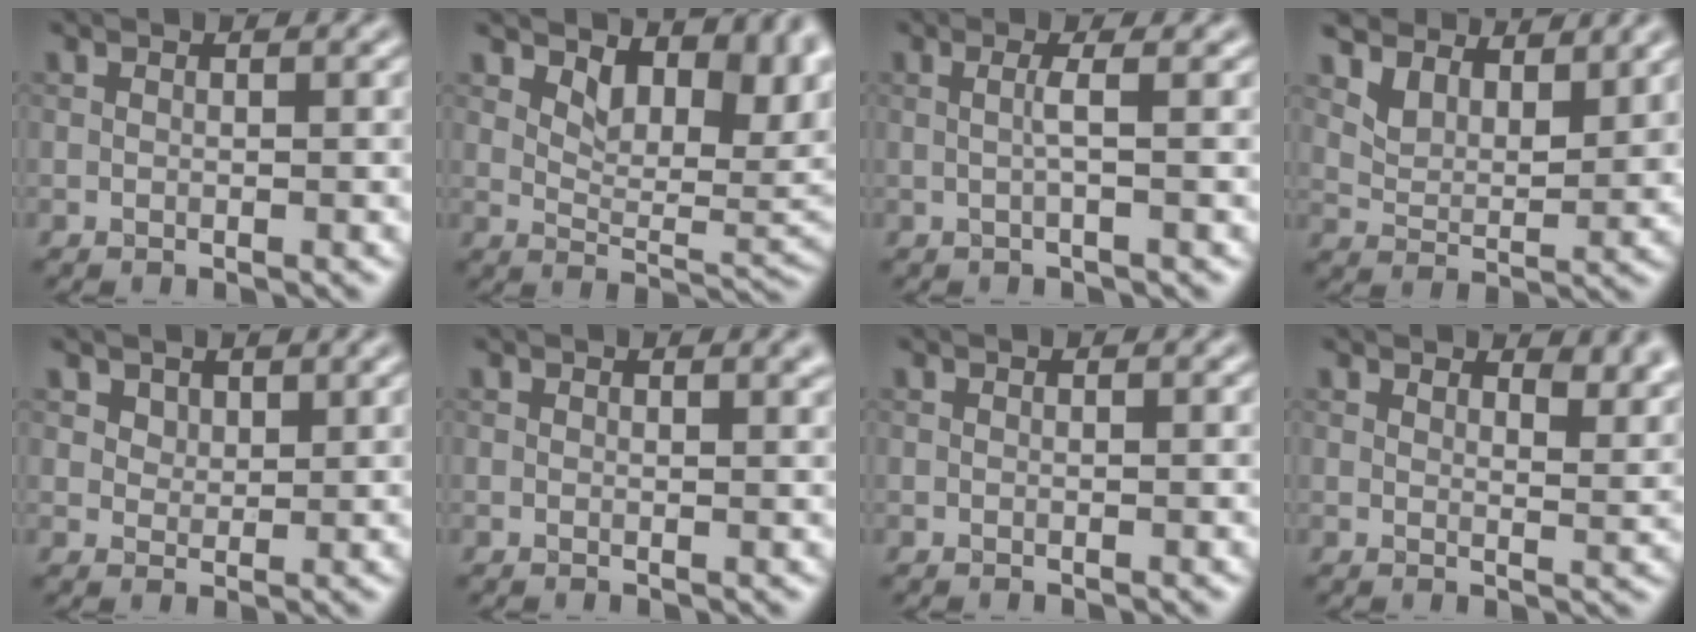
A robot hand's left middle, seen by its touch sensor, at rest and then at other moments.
{"total": 8.8, "force": [5.2, 3.9, 6.0], "torque": [-0.091, -0.004, 0.092]}
{"total": 1.5, "force": [0.0, 0.1, 1.5], "torque": [-0.029, 0.002, -0.004]}
{"total": 5.3, "force": [4.3, 2.3, 2.1], "torque": [-0.053, -0.006, 0.080]}
{"total": 2.4, "force": [1.7, 1.5, 0.7], "torque": [-0.025, -0.016, 0.041]}
{"total": 1.1, "force": [0.9, 0.3, 0.6], "torque": [-0.006, 0.000, 0.014]}
{"total": 0.0}
{"total": 3.7, "force": [2.9, 1.3, 1.8], "torque": [-0.026, -0.006, 0.042]}